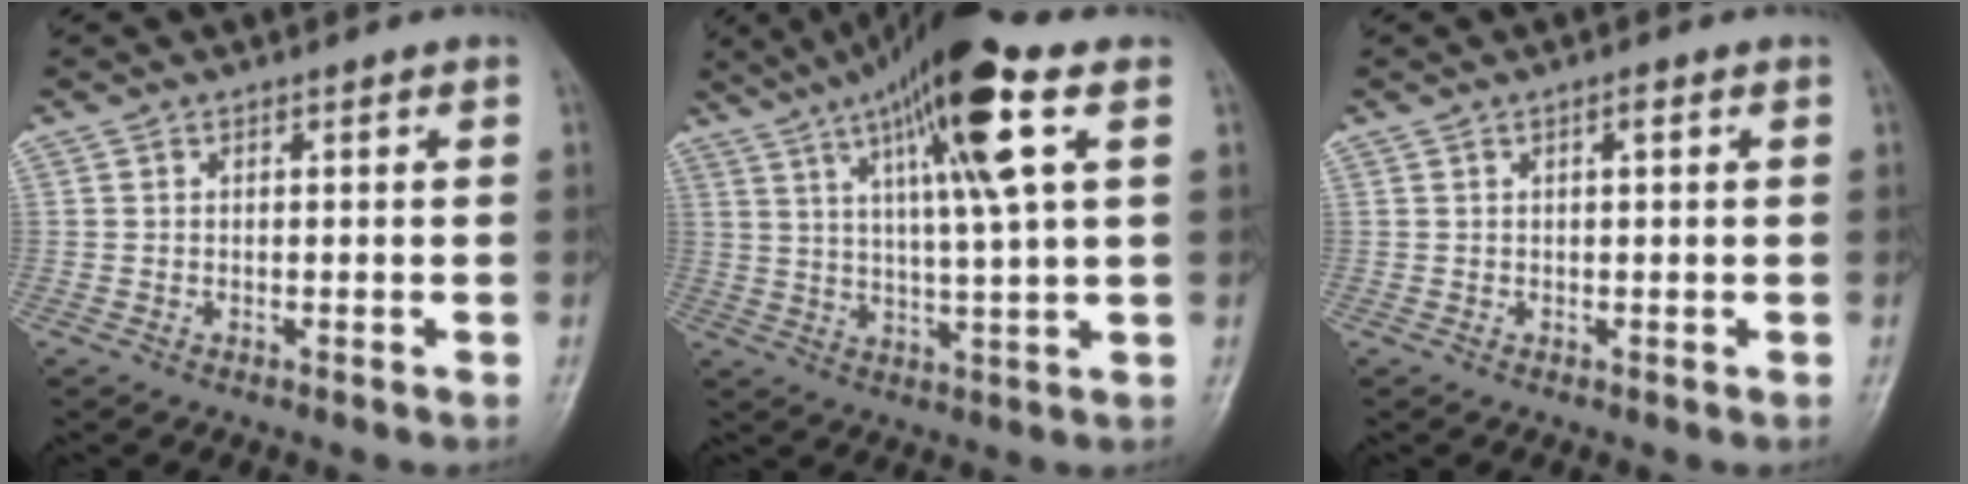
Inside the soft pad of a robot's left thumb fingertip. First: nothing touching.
{"total": 17.7, "force": [7.7, 2.2, 15.8], "torque": [-0.264, -0.005, 0.125]}
{"total": 1.3, "force": [0.5, 0.4, 1.2], "torque": [-0.018, 0.003, 0.006]}